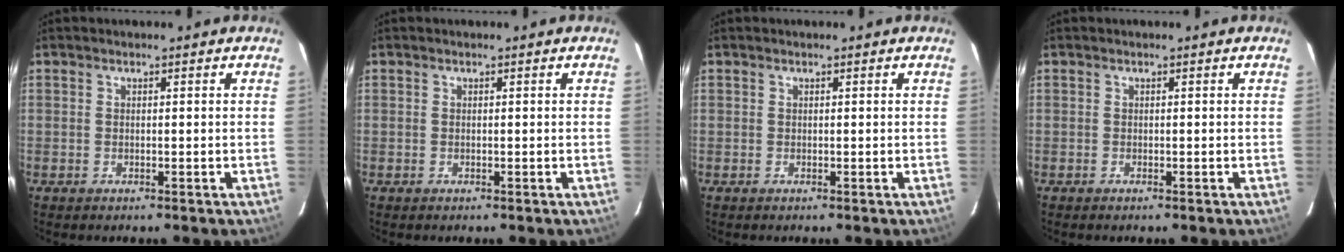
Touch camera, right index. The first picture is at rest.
{"total": 0.0}
{"total": 0.0}
{"total": 0.0}